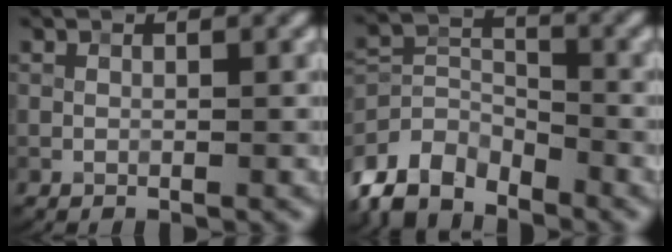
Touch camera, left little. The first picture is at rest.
{"total": 6.0, "force": [-5.0, 2.7, 1.9], "torque": [-0.038, -0.010, -0.109]}